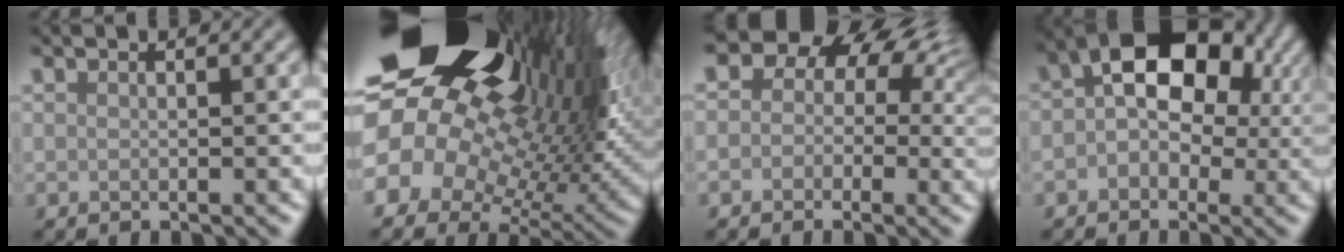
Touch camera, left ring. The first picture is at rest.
{"total": 21.1, "force": [7.0, 13.4, 14.7], "torque": [-0.258, 0.005, 0.123]}
{"total": 8.5, "force": [2.4, 6.6, 4.8], "torque": [-0.040, 0.032, -0.005]}
{"total": 10.1, "force": [1.9, 6.8, 7.3], "torque": [-0.093, 0.021, 0.013]}